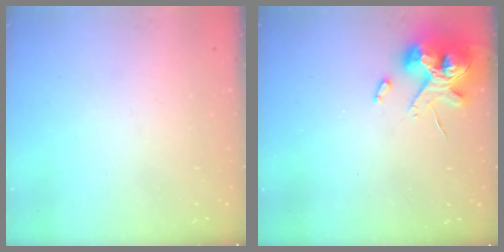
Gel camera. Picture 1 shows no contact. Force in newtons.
{"total": 13.9, "press": 13.7, "slide": 2.1}